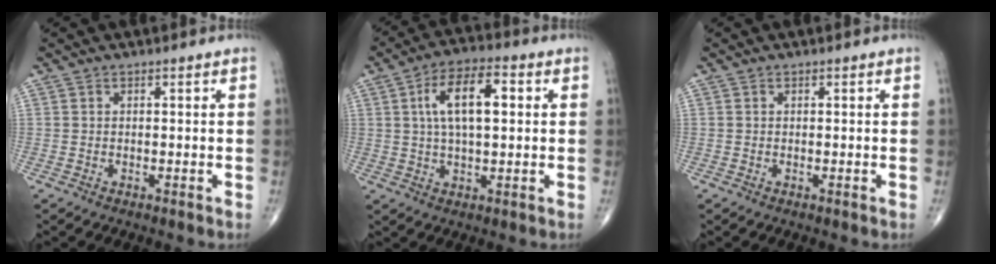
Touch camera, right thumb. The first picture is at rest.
{"total": 10.9, "force": [2.2, 4.9, 9.6], "torque": [-0.163, 0.015, 0.033]}
{"total": 0.0}